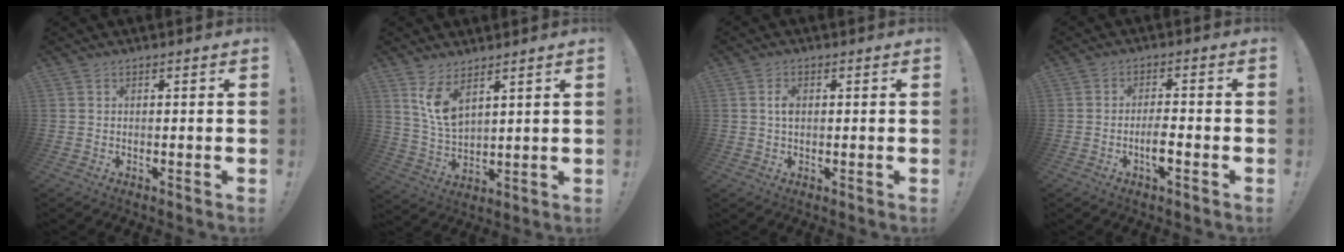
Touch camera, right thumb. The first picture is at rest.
{"total": 8.5, "force": [5.7, 3.2, 5.5], "torque": [-0.110, -0.036, 0.105]}
{"total": 2.4, "force": [0.2, 1.5, 1.9], "torque": [-0.030, 0.001, 0.000]}
{"total": 4.9, "force": [-2.1, 1.1, 4.3], "torque": [-0.088, -0.002, -0.037]}